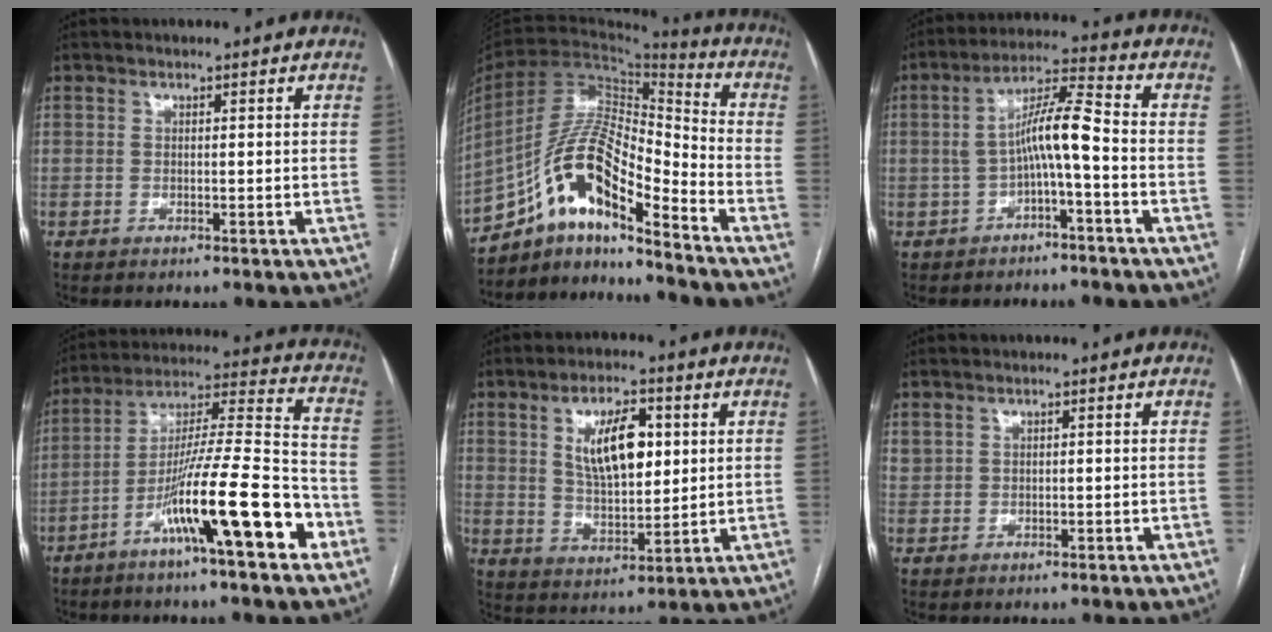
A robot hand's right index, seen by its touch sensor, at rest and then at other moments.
{"total": 15.3, "force": [-9.5, 3.2, 11.5], "torque": [-0.214, 0.029, -0.165]}
{"total": 7.6, "force": [-1.5, 0.7, 7.4], "torque": [-0.133, 0.034, -0.026]}
{"total": 16.9, "force": [-8.1, 0.8, 14.8], "torque": [-0.252, -0.002, -0.138]}
{"total": 10.0, "force": [3.1, 4.1, 8.6], "torque": [-0.152, 0.008, 0.060]}
{"total": 1.1, "force": [0.7, 0.8, 0.4], "torque": [-0.009, 0.006, 0.019]}